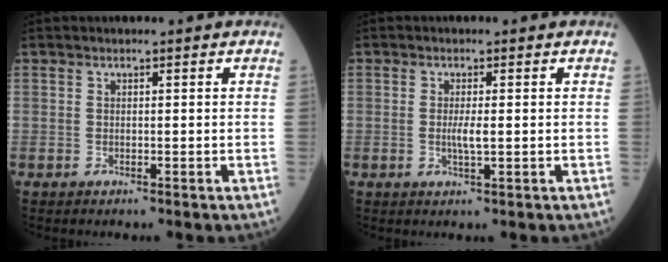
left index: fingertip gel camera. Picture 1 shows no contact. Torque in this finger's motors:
{"motor_torque": [0.54, -0.01, 0.03, 0.02]}